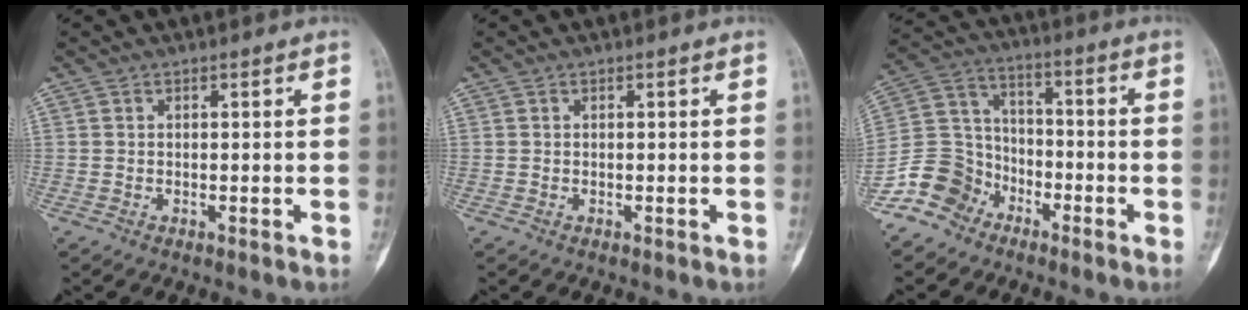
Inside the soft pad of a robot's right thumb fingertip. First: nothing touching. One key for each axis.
{"total": 0.0}
{"total": 11.0, "fx": -7.4, "fy": 7.7, "fz": 2.5, "tx": -0.030, "ty": 0.068, "tz": -0.154}